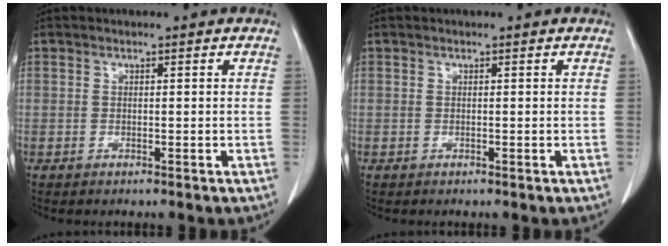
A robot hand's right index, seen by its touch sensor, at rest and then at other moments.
{"total": 0.0}